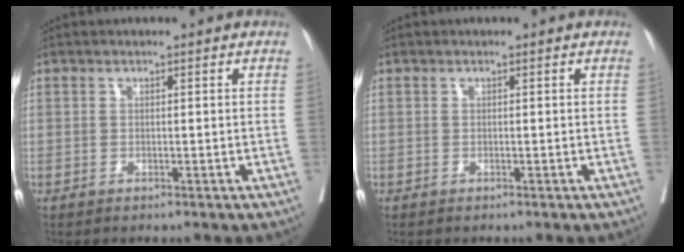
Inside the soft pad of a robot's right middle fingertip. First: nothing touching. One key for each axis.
{"total": 0.0}